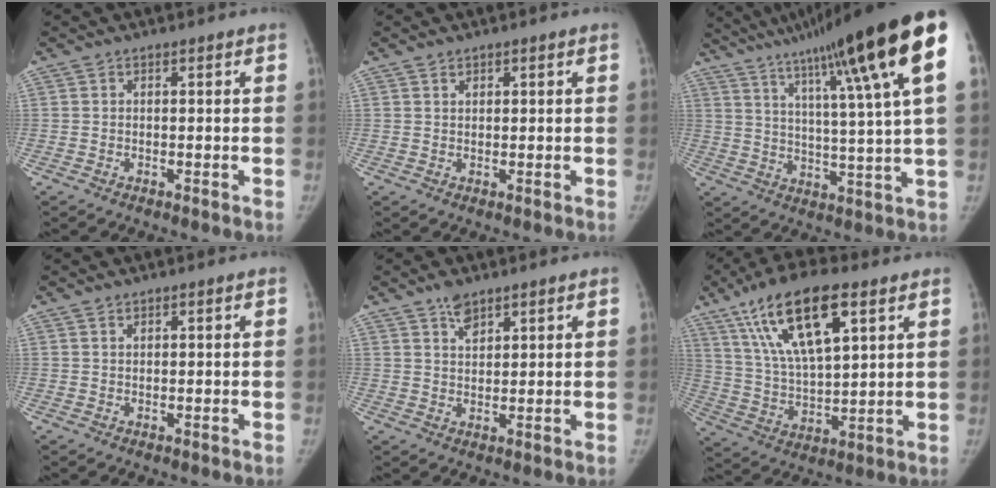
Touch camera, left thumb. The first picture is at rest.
{"total": 1.0, "force": [0.7, 0.6, 0.1], "torque": [0.009, -0.004, 0.009]}
{"total": 23.8, "force": [13.4, 0.8, 19.7], "torque": [-0.297, -0.037, 0.193]}
{"total": 0.8, "force": [0.6, 0.5, 0.1], "torque": [0.007, -0.003, 0.007]}
{"total": 3.4, "force": [2.6, 1.7, 1.4], "torque": [-0.014, -0.014, 0.049]}
{"total": 18.4, "force": [9.3, 6.9, 14.3], "torque": [-0.243, -0.022, 0.173]}